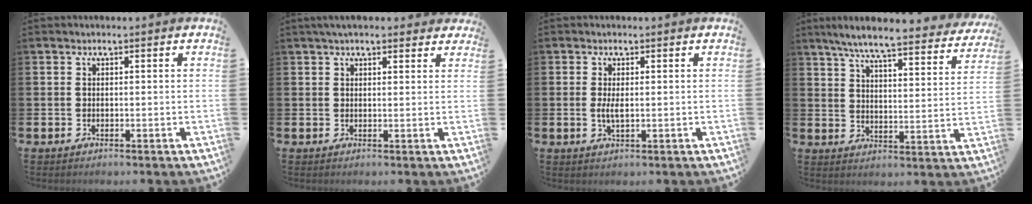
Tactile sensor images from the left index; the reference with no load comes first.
{"total": 3.0, "force": [2.7, 0.8, 1.1], "torque": [-0.024, -0.002, 0.048]}
{"total": 2.0, "force": [0.1, 0.7, 1.8], "torque": [-0.030, 0.000, -0.001]}
{"total": 7.3, "force": [6.7, 0.3, 3.1], "torque": [-0.079, -0.046, 0.111]}